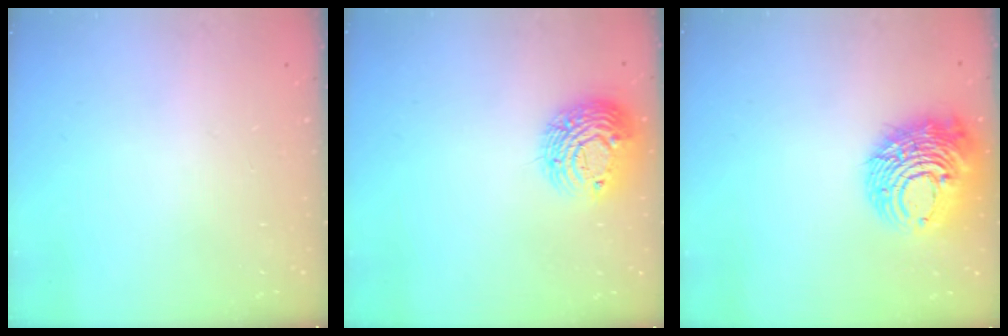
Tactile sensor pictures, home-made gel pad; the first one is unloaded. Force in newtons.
{"total": 11.1, "press": 11.1, "slide": 0.9}
{"total": 15.2, "press": 15.1, "slide": 1.2}